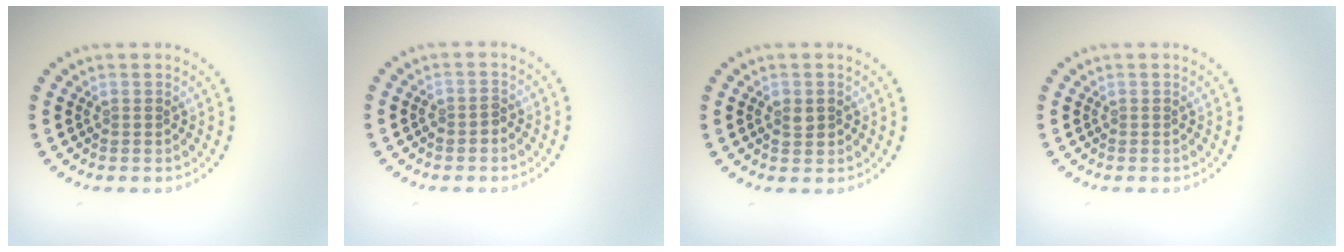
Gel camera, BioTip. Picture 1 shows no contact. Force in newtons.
{"total": 1.2, "press": 1.1, "slide": 0.4}
{"total": 1.5, "press": 1.5, "slide": 0.1}
{"total": 0.0}